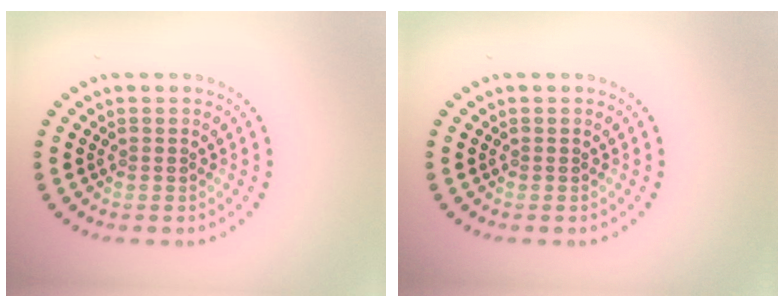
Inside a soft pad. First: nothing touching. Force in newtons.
{"total": 0.0}